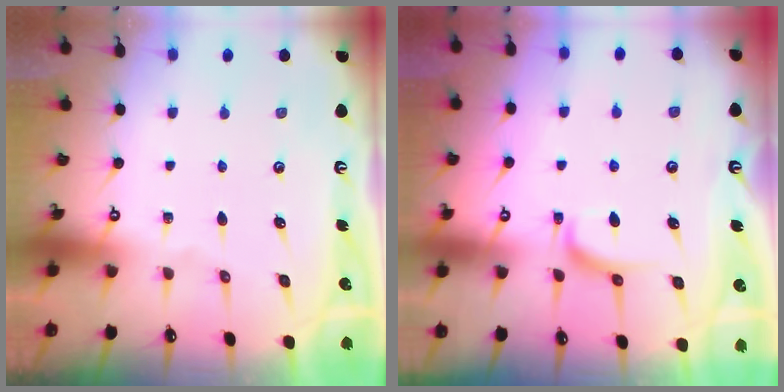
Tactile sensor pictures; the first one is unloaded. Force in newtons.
{"total": 3.0, "press": 2.8, "slide": 1.0}